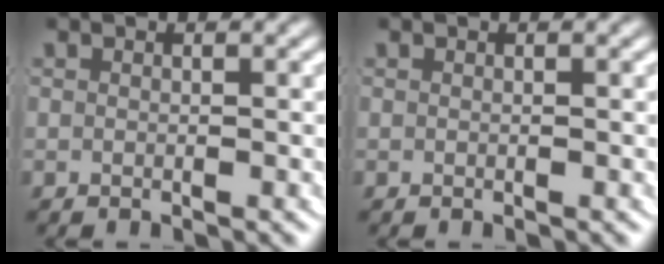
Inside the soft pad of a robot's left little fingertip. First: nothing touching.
{"total": 0.0}